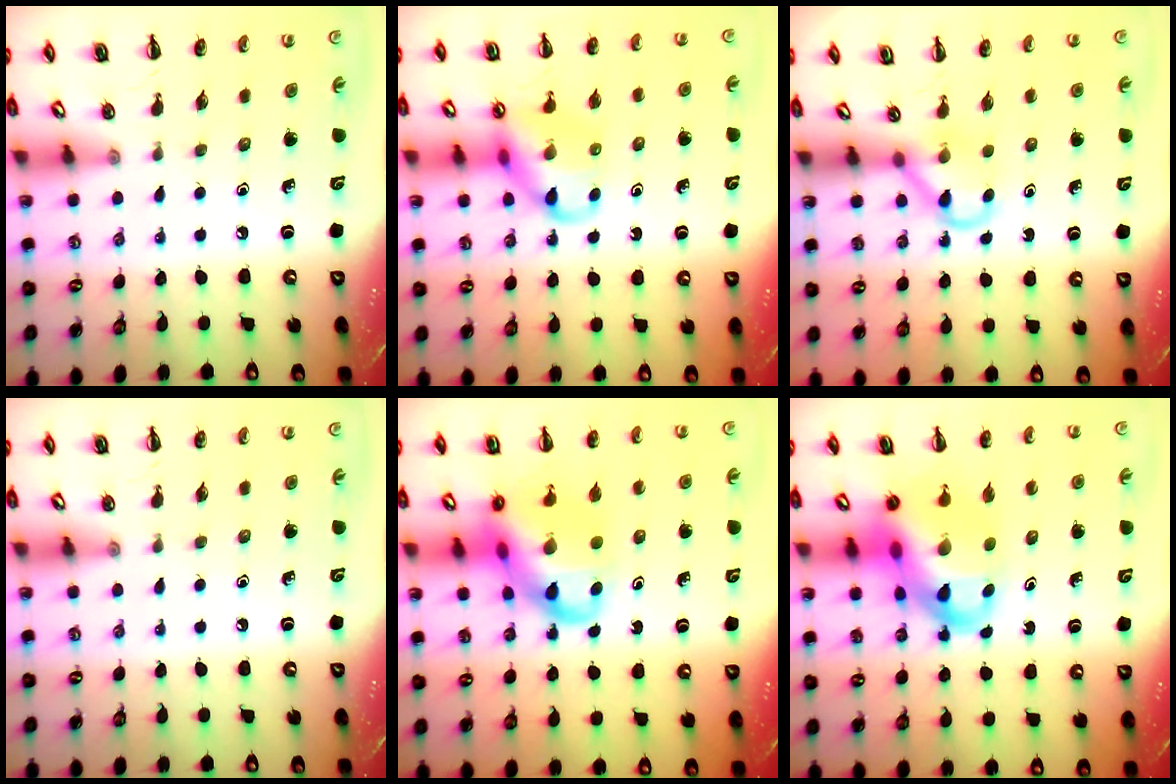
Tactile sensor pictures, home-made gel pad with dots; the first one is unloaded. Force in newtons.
{"total": 12.7, "press": 12.6, "slide": 2.1}
{"total": 2.9, "press": 2.8, "slide": 0.9}
{"total": 0.0}
{"total": 15.9, "press": 15.5, "slide": 3.5}
{"total": 14.8, "press": 14.3, "slide": 3.6}